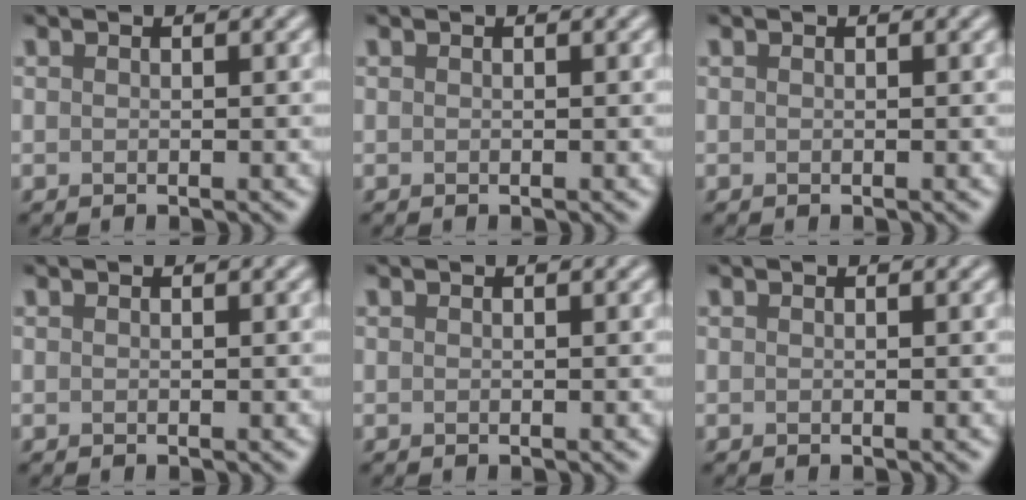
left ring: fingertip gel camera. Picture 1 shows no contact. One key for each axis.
{"total": 0.0}
{"total": 0.0}
{"total": 0.0}
{"total": 0.0}
{"total": 0.0}